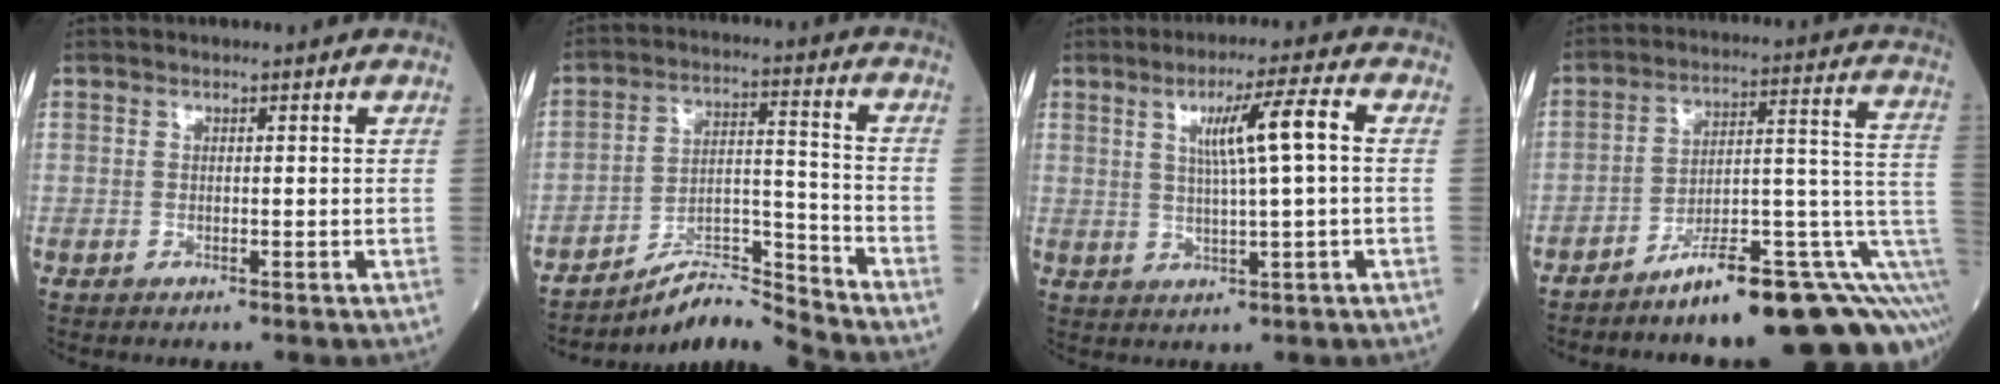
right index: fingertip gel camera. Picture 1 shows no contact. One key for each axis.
{"total": 8.6, "fx": -8.4, "fy": -1.4, "fz": 1.0, "tx": -0.018, "ty": 0.035, "tz": -0.146}
{"total": 7.3, "fx": 1.5, "fy": -0.3, "fz": 7.1, "tx": -0.121, "ty": 0.006, "tz": 0.027}
{"total": 18.7, "fx": -10.6, "fy": 2.7, "fz": 15.1, "tx": -0.123, "ty": 0.064, "tz": -0.155}